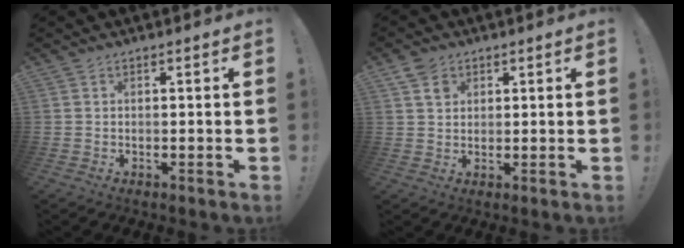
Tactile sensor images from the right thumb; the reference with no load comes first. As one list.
[{"total": 4.9, "force": [2.9, 3.5, 1.9], "torque": [-0.020, -0.008, 0.052]}]